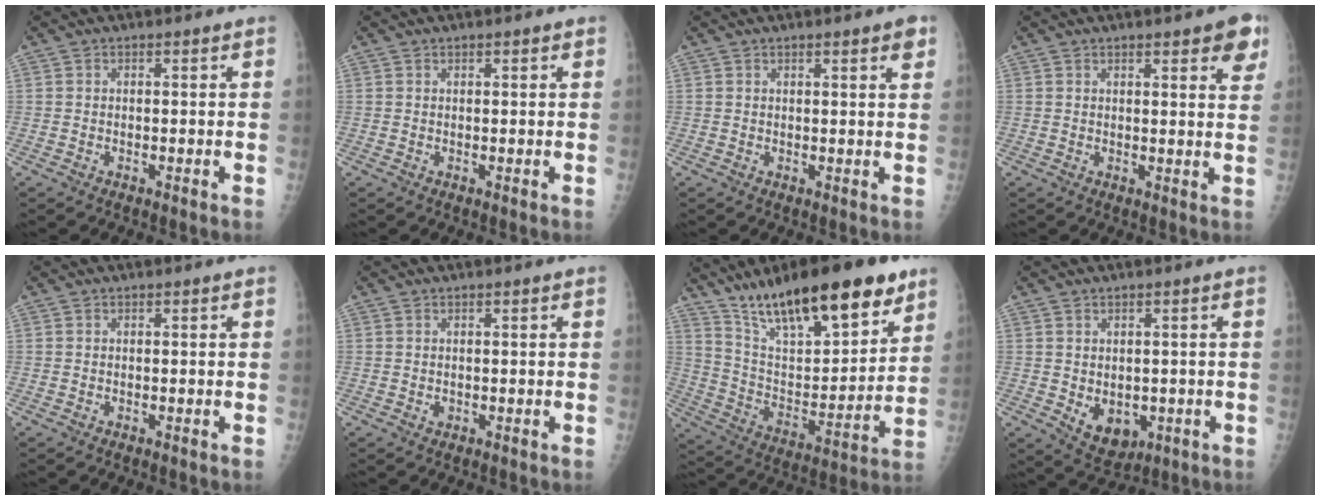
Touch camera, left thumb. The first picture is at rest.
{"total": 0.9, "force": [0.5, 0.3, 0.6], "torque": [-0.008, 0.000, 0.007]}
{"total": 2.9, "force": [1.7, 0.4, 2.3], "torque": [-0.026, -0.007, 0.020]}
{"total": 7.2, "force": [4.1, 1.9, 5.6], "torque": [-0.049, -0.015, 0.045]}
{"total": 0.0}
{"total": 0.7, "force": [0.0, 0.6, 0.4], "torque": [-0.002, 0.001, 0.002]}
{"total": 25.7, "force": [17.2, 8.5, 17.0], "torque": [-0.236, -0.053, 0.291]}
{"total": 6.9, "force": [-1.4, 5.1, 4.5], "torque": [-0.045, -0.004, -0.002]}